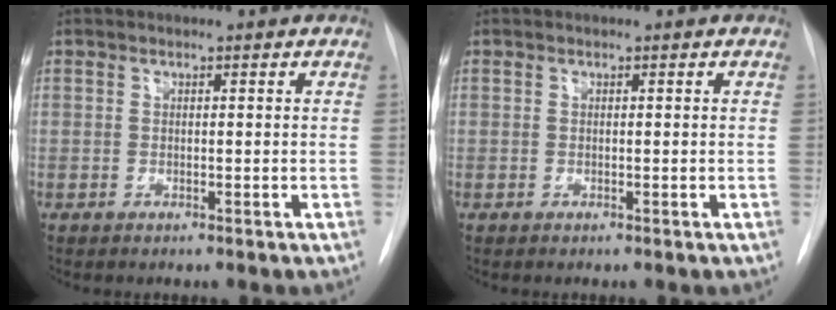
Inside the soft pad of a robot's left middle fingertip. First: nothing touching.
{"total": 0.0}